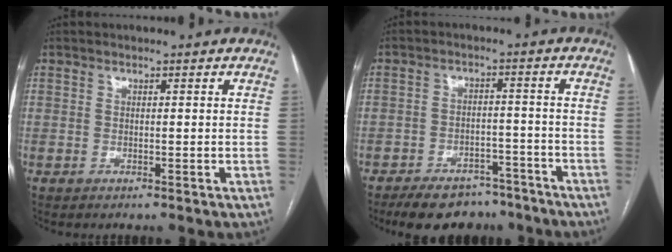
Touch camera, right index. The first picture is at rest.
{"total": 12.4, "force": [-10.1, 5.7, 4.3], "torque": [-0.056, 0.013, -0.138]}